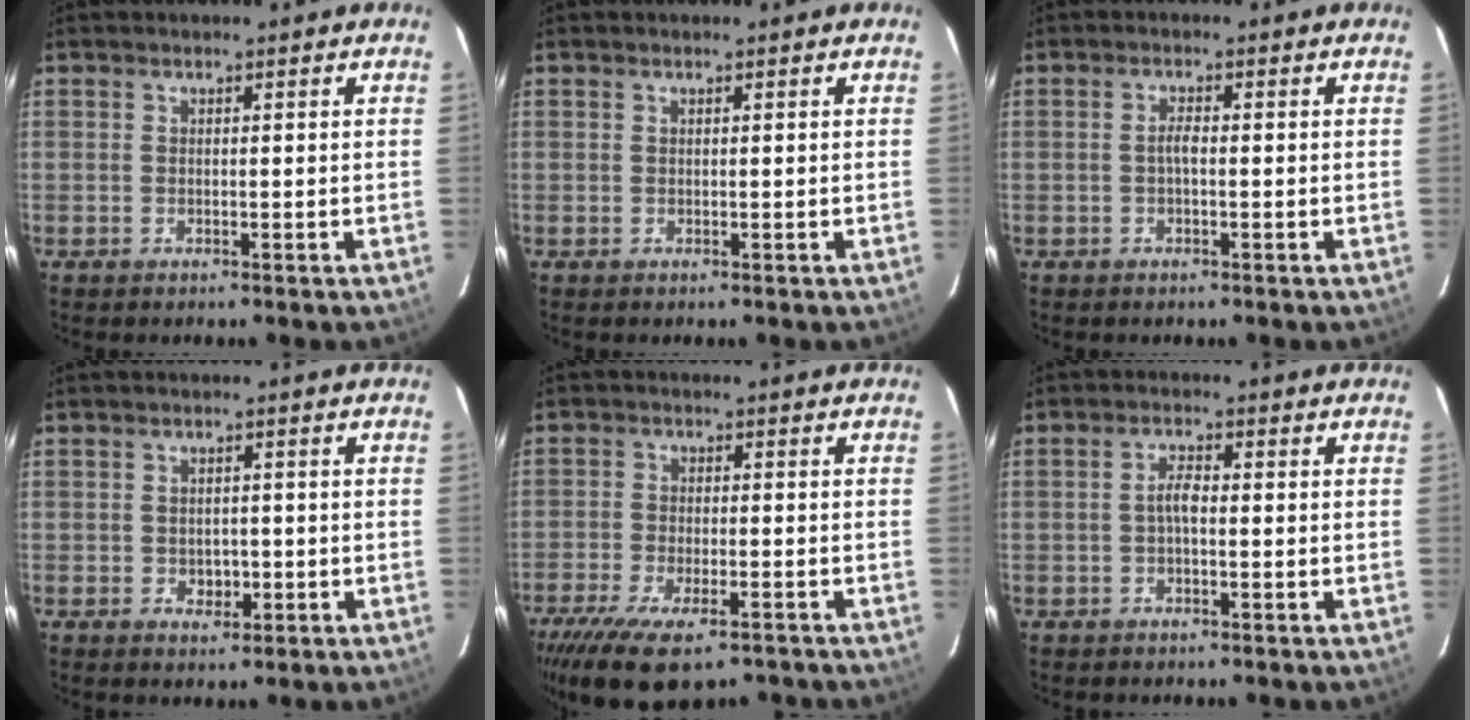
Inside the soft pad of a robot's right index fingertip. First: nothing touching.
{"total": 0.0}
{"total": 1.5, "force": [-0.4, 0.4, 1.4], "torque": [-0.028, 0.006, -0.009]}
{"total": 2.9, "force": [-1.0, 2.4, 1.2], "torque": [-0.023, 0.005, -0.006]}
{"total": 15.0, "force": [-10.9, 5.3, 8.8], "torque": [-0.188, -0.043, -0.177]}
{"total": 2.4, "force": [-0.5, 0.8, 2.2], "torque": [-0.044, 0.009, -0.010]}